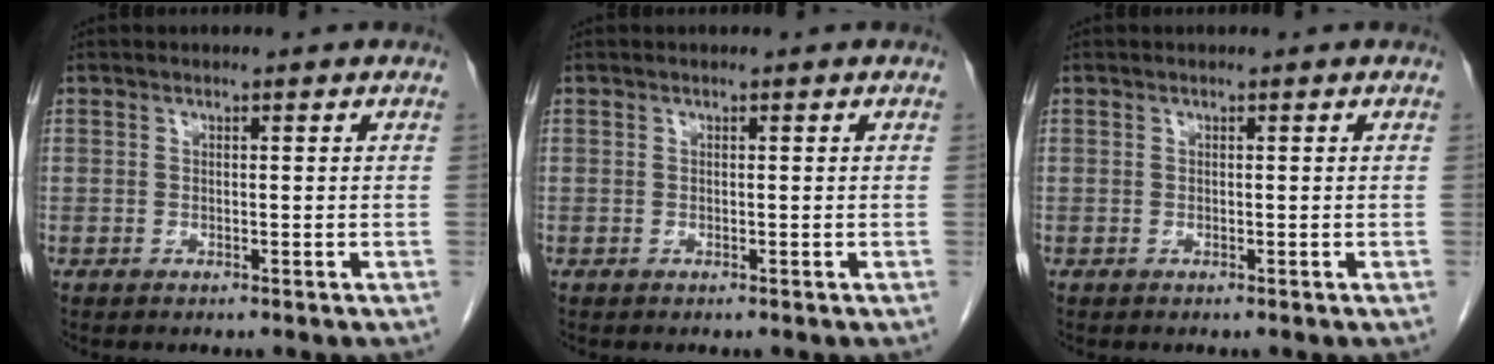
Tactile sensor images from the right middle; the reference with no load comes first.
{"total": 0.0}
{"total": 0.0}